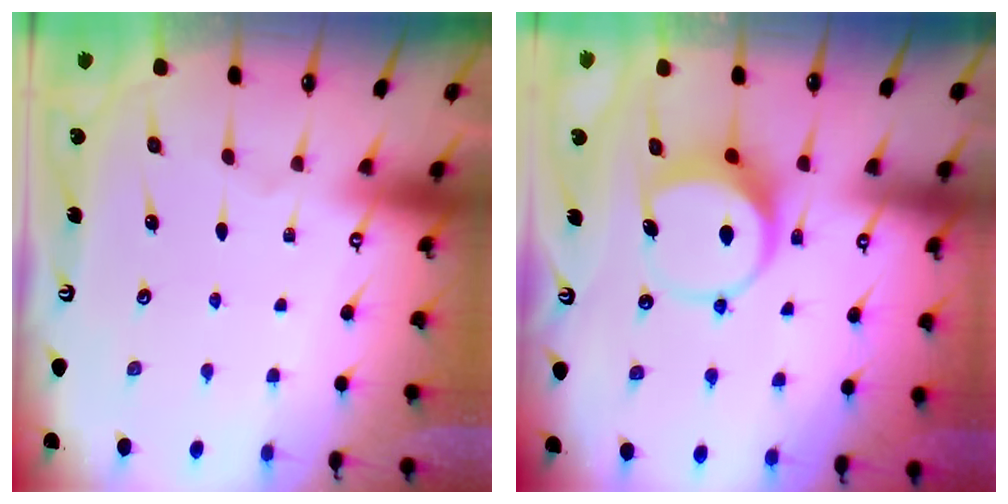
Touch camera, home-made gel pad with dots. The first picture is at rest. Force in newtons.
{"total": 9.4, "press": 9.3, "slide": 1.4}